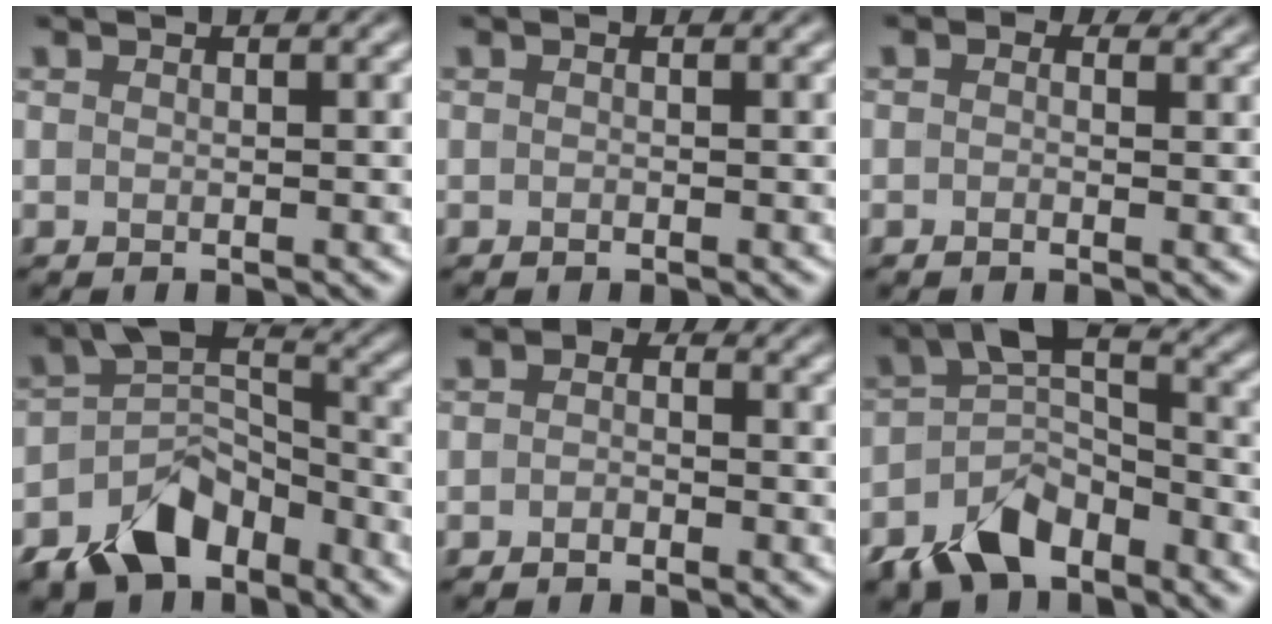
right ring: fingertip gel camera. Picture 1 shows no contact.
{"total": 0.0}
{"total": 1.2, "force": [0.1, 1.0, 0.6], "torque": [-0.008, 0.000, -0.011]}
{"total": 8.0, "force": [-5.0, 4.8, 4.0], "torque": [-0.065, 0.002, -0.104]}
{"total": 1.6, "force": [-0.6, 1.3, 0.7], "torque": [-0.001, 0.004, -0.023]}
{"total": 7.2, "force": [-4.4, 3.8, 4.3], "torque": [-0.079, 0.006, -0.096]}